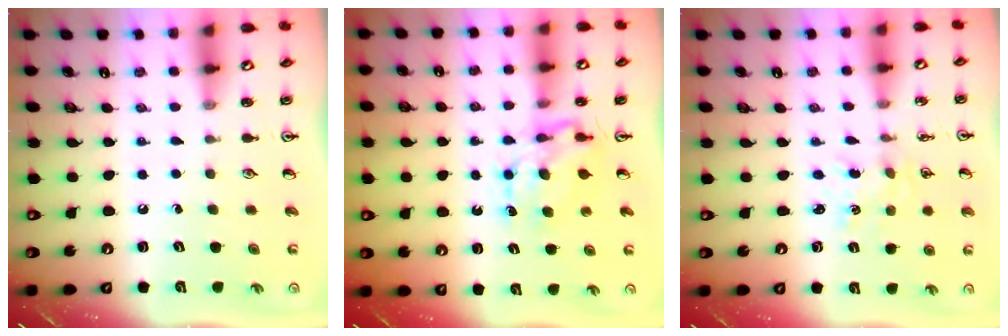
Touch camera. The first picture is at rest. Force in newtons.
{"total": 7.2, "press": 7.1, "slide": 0.6}
{"total": 0.5, "press": 0.5, "slide": 0.1}